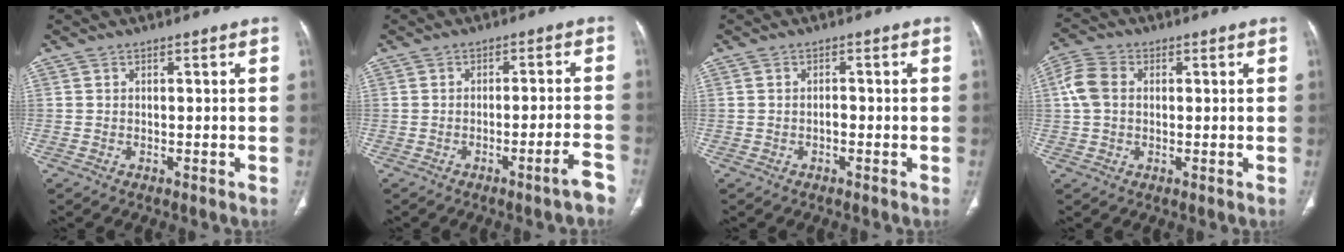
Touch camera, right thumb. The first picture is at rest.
{"total": 3.5, "force": [-2.4, 0.1, 2.5], "torque": [-0.045, 0.015, -0.032]}
{"total": 1.0, "force": [-0.5, 0.6, 0.6], "torque": [-0.008, 0.004, -0.010]}
{"total": 5.9, "force": [0.7, 4.4, 3.9], "torque": [-0.091, 0.017, 0.009]}